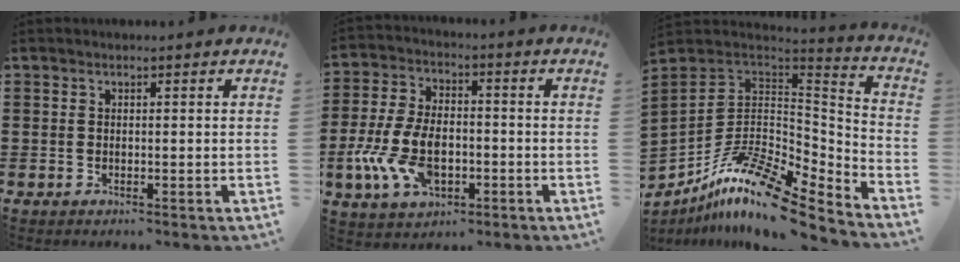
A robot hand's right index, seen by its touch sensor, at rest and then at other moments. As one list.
[{"total": 10.4, "force": [-2.8, 5.9, 8.2], "torque": [-0.198, -0.008, -0.053]}, {"total": 13.8, "force": [-8.8, 4.6, 9.6], "torque": [-0.196, 0.020, -0.166]}]